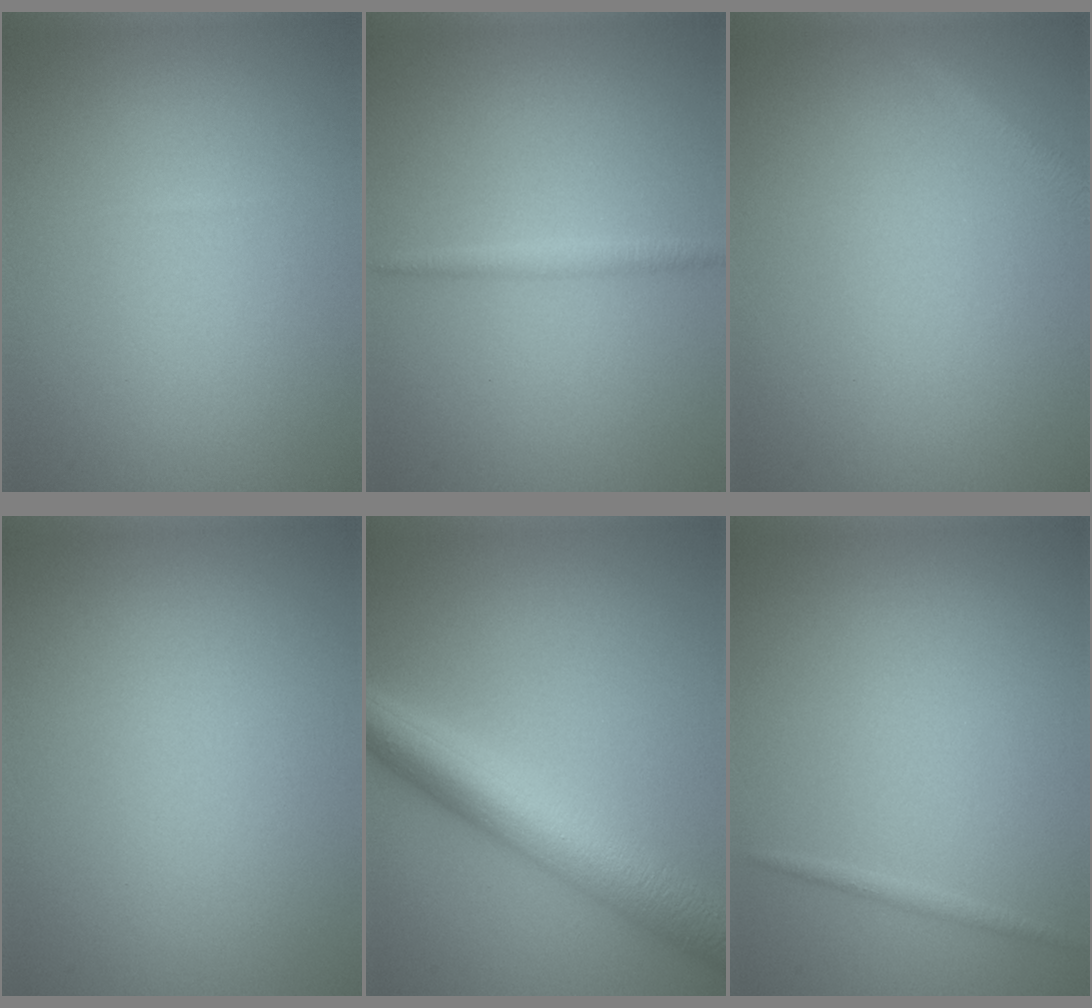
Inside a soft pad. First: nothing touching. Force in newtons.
{"total": 1.3, "press": 1.3, "slide": 0.1}
{"total": 1.4, "press": 1.4, "slide": 0.1}
{"total": 0.0}
{"total": 7.5, "press": 7.5, "slide": 0.2}
{"total": 0.7, "press": 0.7, "slide": 0.0}